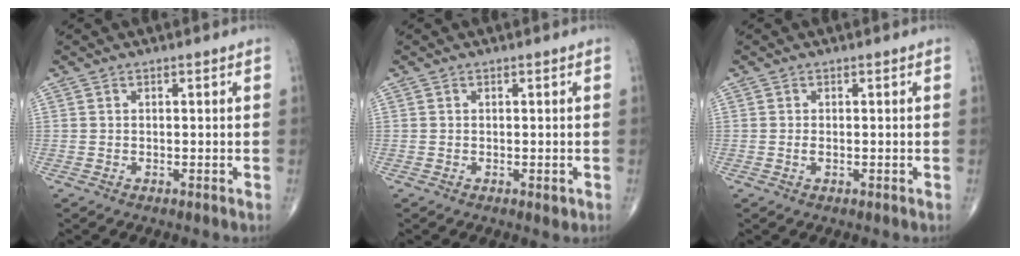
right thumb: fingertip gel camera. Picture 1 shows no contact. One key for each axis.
{"total": 1.1, "fx": -0.3, "fy": 0.7, "fz": 0.9, "tx": -0.008, "ty": -0.003, "tz": -0.001}
{"total": 0.6, "fx": -0.1, "fy": 0.2, "fz": 0.6, "tx": -0.013, "ty": -0.002, "tz": -0.001}